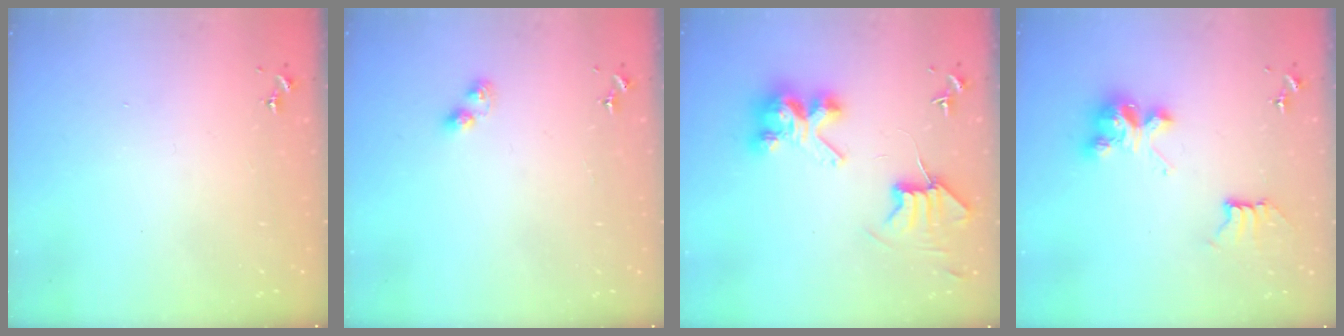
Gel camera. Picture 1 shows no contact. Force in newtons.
{"total": 2.8, "press": 2.8, "slide": 0.5}
{"total": 9.5, "press": 9.5, "slide": 0.6}
{"total": 8.6, "press": 8.6, "slide": 0.2}